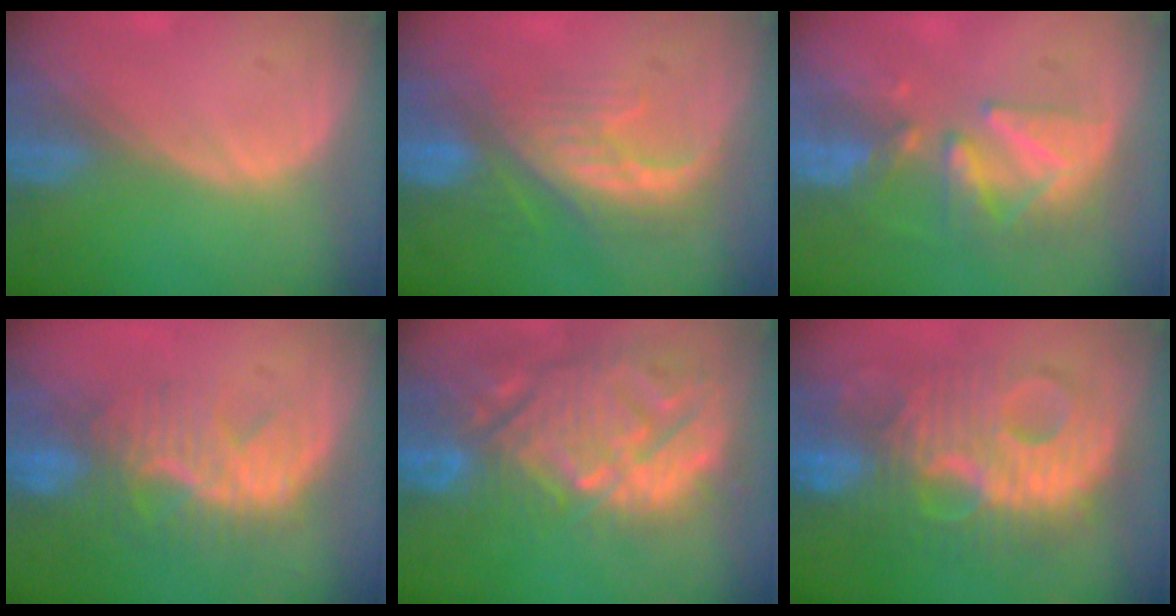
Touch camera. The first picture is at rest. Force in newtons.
{"total": 8.0, "press": 7.4, "slide": 3.1}
{"total": 8.4, "press": 7.7, "slide": 3.3}
{"total": 9.7, "press": 8.6, "slide": 4.4}
{"total": 14.6, "press": 12.5, "slide": 7.5}
{"total": 12.1, "press": 12.1, "slide": 0.8}